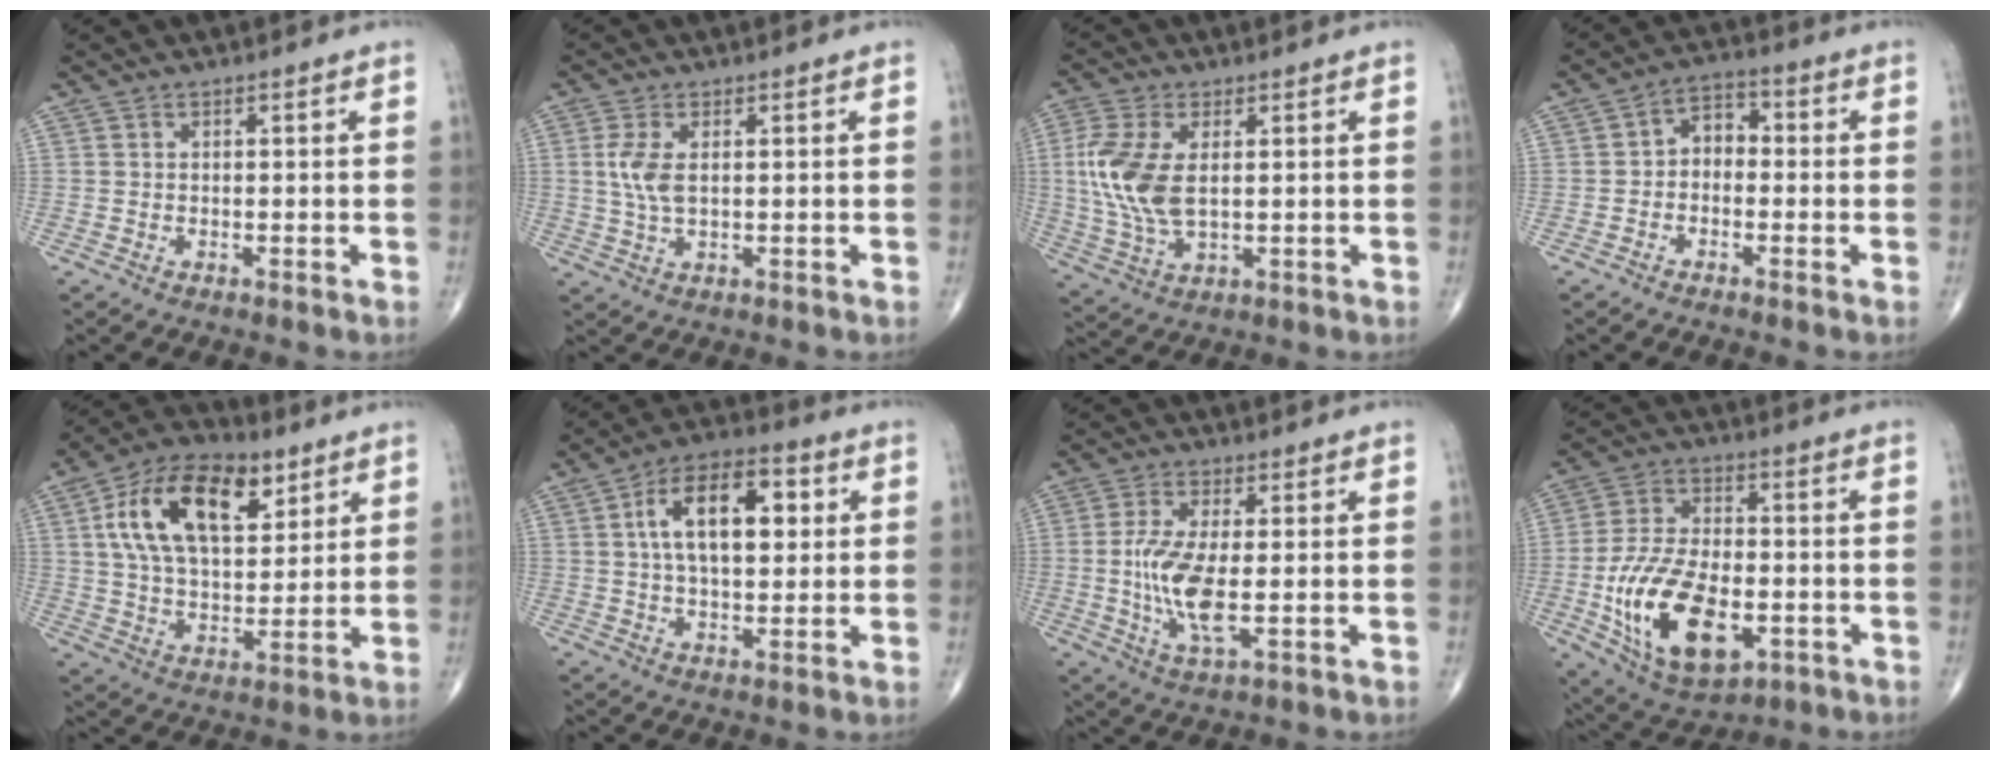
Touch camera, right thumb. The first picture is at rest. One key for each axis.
{"total": 5.0, "fx": 0.9, "fy": 2.4, "fz": 4.3, "tx": -0.099, "ty": -0.002, "tz": 0.019}
{"total": 11.8, "fx": 1.4, "fy": 6.3, "fz": 9.8, "tx": -0.227, "ty": -0.005, "tz": 0.032}
{"total": 4.9, "fx": -0.7, "fy": 3.6, "fz": 3.3, "tx": -0.031, "ty": 0.026, "tz": -0.029}
{"total": 19.4, "fx": 7.6, "fy": 10.7, "fz": 14.4, "tx": -0.224, "ty": -0.013, "tz": 0.130}
{"total": 14.9, "fx": 3.2, "fy": 7.9, "fz": 12.2, "tx": -0.182, "ty": 0.014, "tz": 0.049}
{"total": 10.2, "fx": -0.7, "fy": 3.6, "fz": 9.5, "tx": -0.205, "ty": -0.014, "tz": -0.011}
{"total": 20.1, "fx": -5.2, "fy": 11.1, "fz": 16.0, "tx": -0.279, "ty": 0.009, "tz": -0.074}